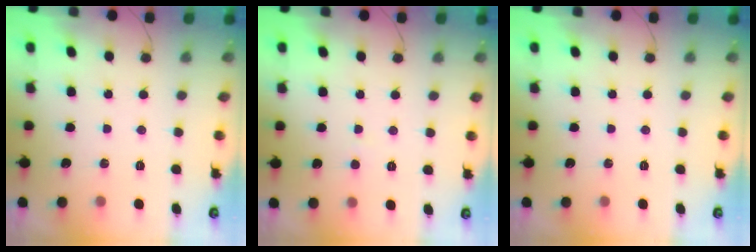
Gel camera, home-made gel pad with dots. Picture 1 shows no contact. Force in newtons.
{"total": 0.7, "press": 0.7, "slide": 0.1}
{"total": 0.0}